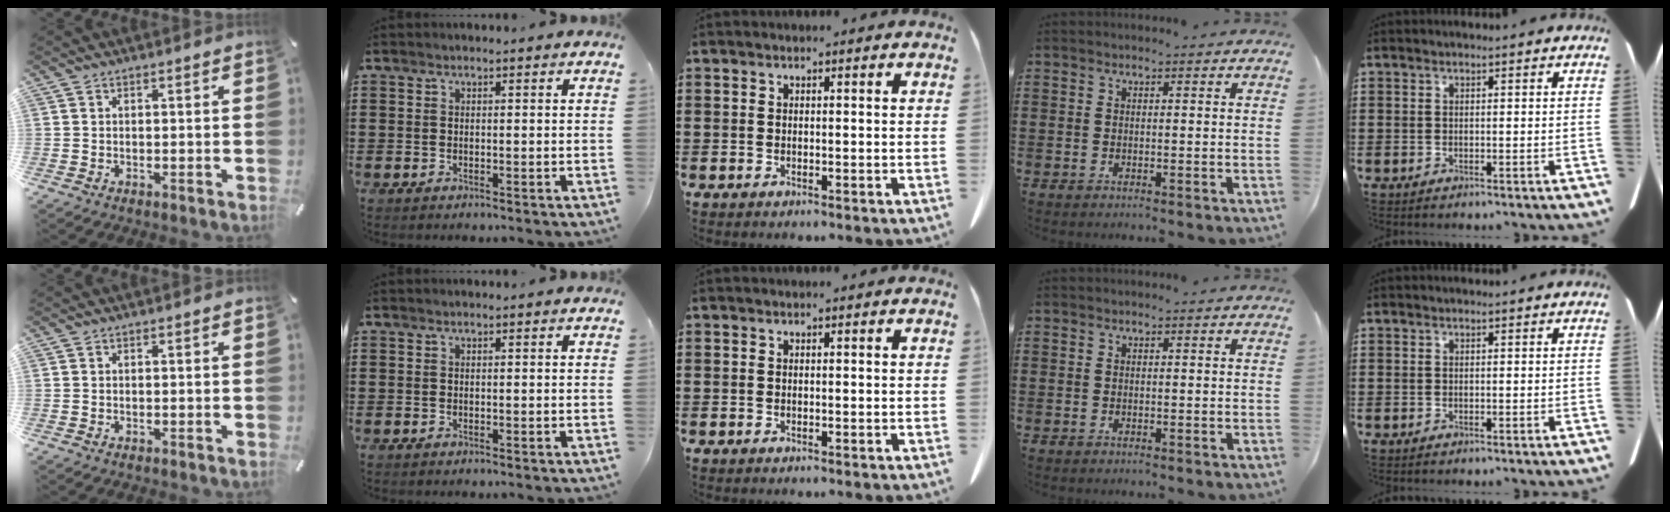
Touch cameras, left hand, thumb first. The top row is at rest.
{}